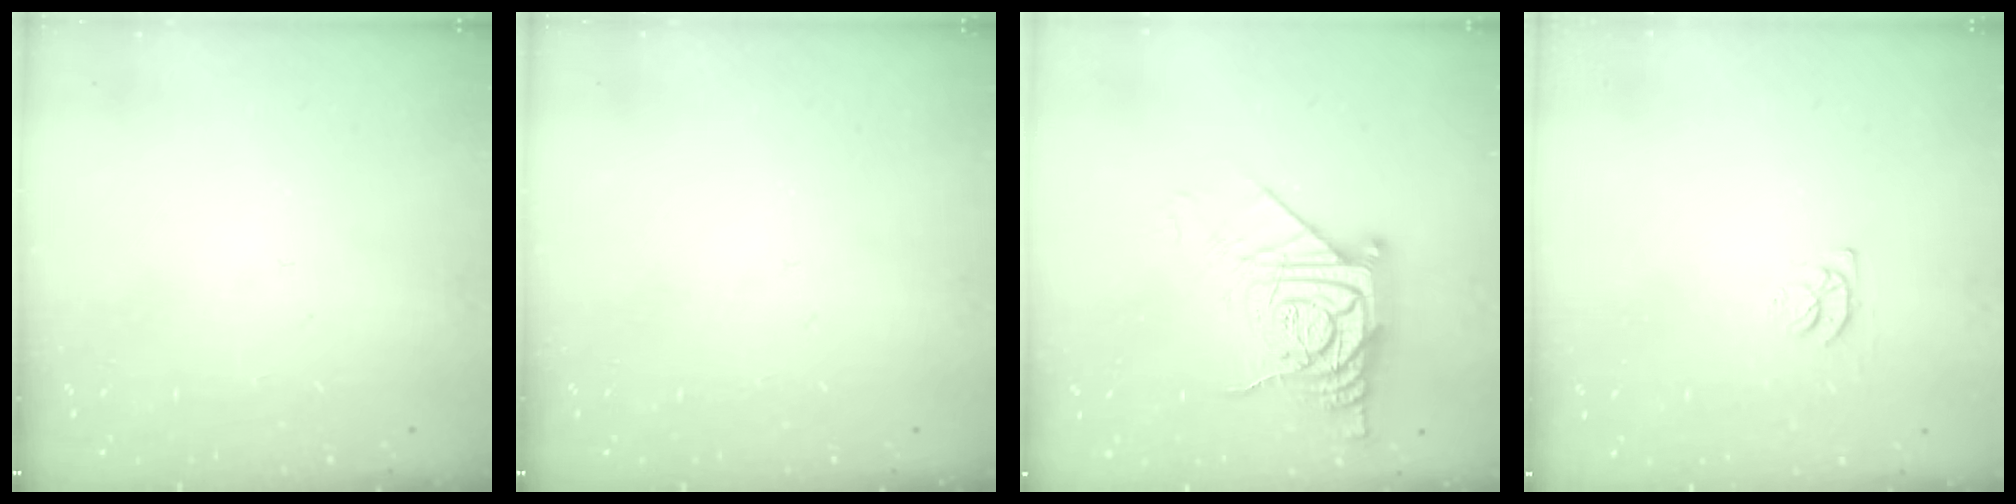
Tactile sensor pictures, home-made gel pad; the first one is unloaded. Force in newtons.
{"total": 0.0}
{"total": 14.3, "press": 14.2, "slide": 1.6}
{"total": 4.3, "press": 4.2, "slide": 0.5}